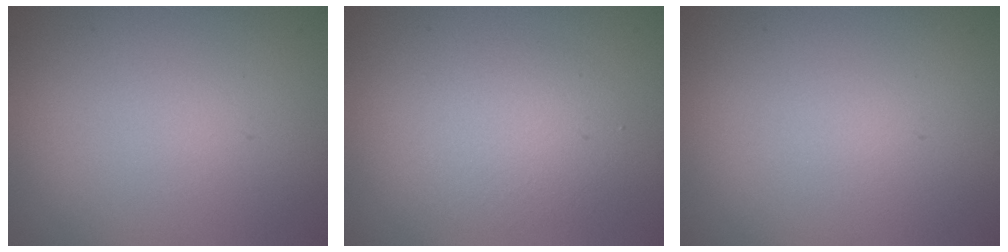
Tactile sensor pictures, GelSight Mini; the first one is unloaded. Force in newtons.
{"total": 2.9, "press": 2.9, "slide": 0.4}
{"total": 0.0}